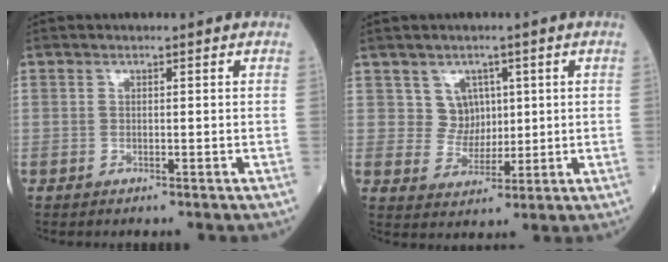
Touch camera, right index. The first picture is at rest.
{"total": 4.3, "force": [1.5, 3.9, 0.6], "torque": [-0.007, 0.006, 0.030]}